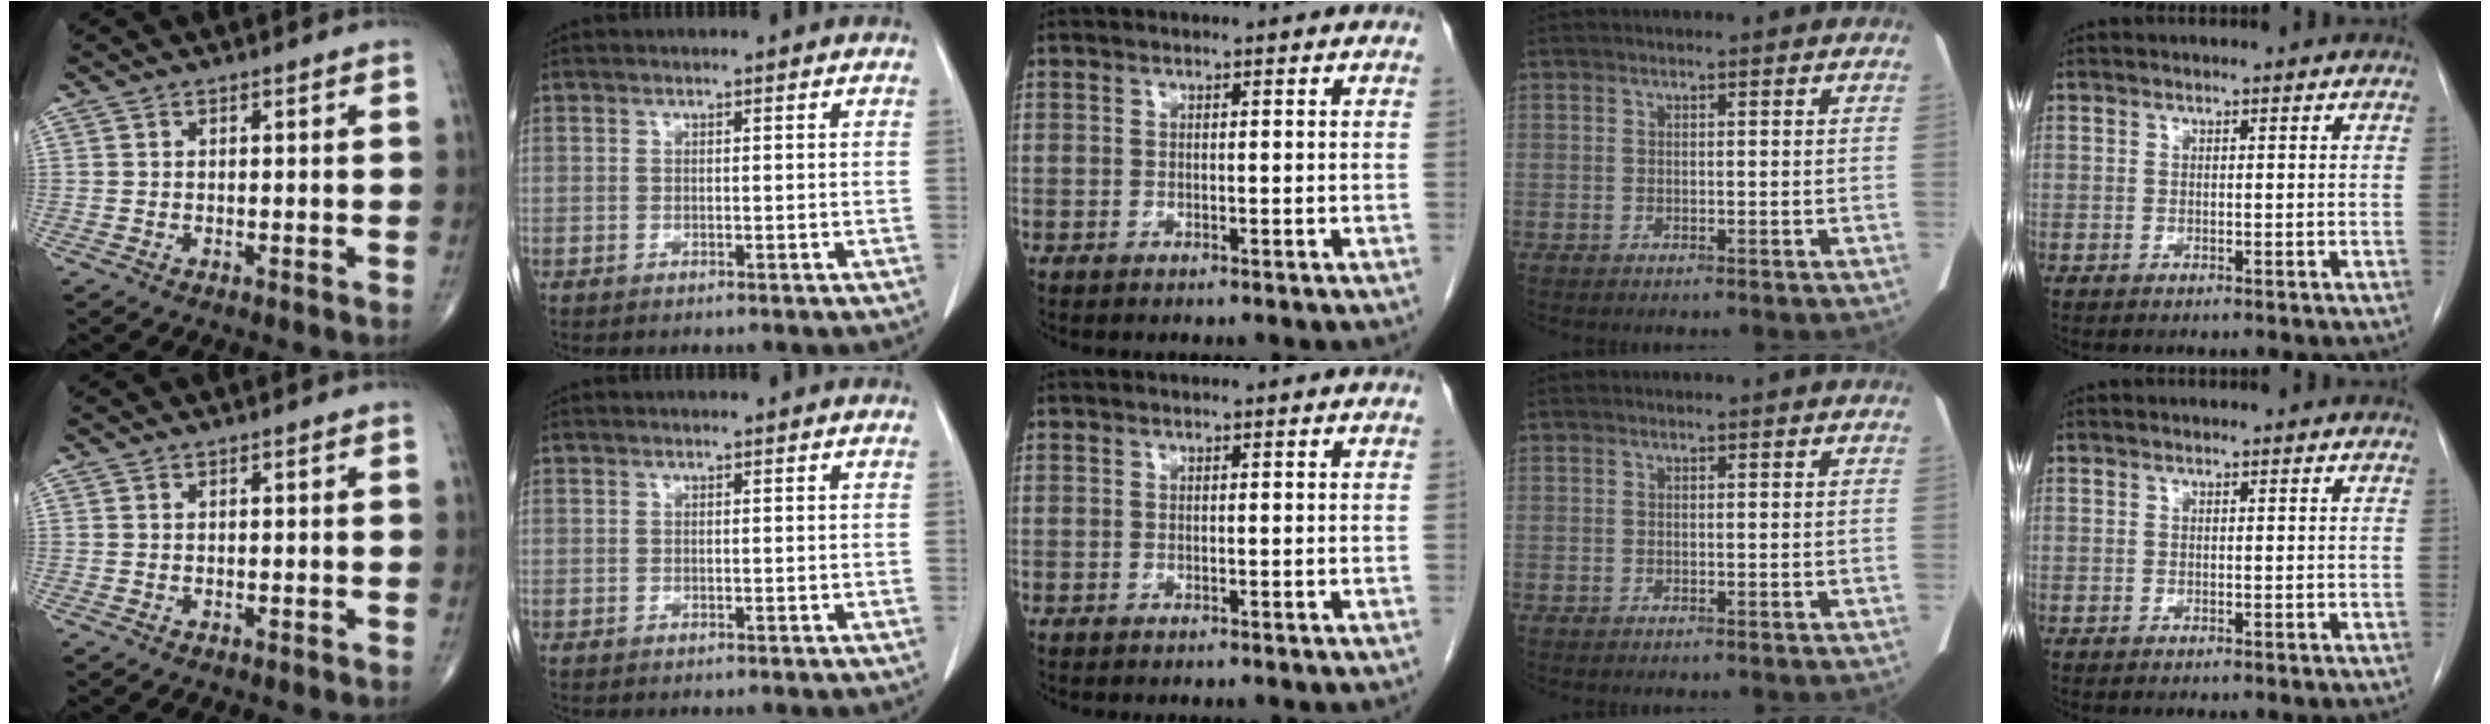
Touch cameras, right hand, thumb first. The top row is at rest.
{}